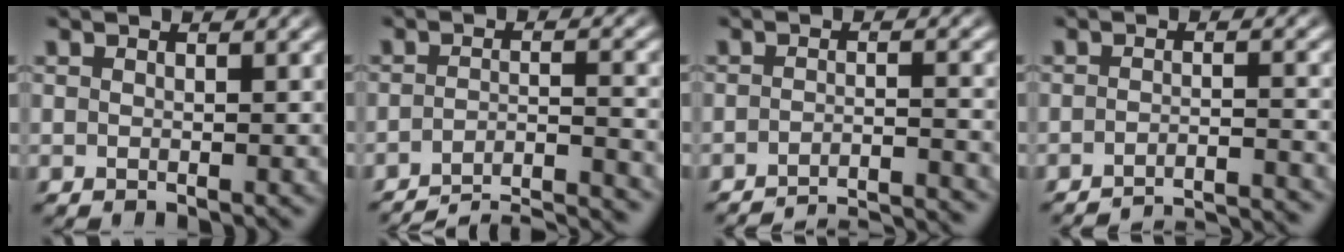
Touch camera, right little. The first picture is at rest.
{"total": 10.4, "force": [-9.6, 2.8, 2.8], "torque": [-0.028, -0.033, -0.145]}
{"total": 11.0, "force": [-10.7, 1.7, 1.4], "torque": [0.010, -0.024, -0.167]}
{"total": 10.0, "force": [-9.9, 1.3, 1.1], "torque": [0.011, -0.023, -0.152]}